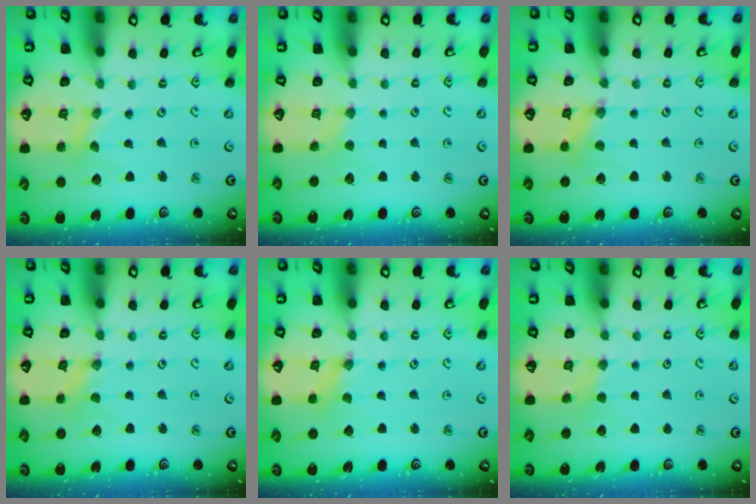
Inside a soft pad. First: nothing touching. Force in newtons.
{"total": 2.3, "press": 2.3, "slide": 0.3}
{"total": 1.3, "press": 1.3, "slide": 0.3}
{"total": 0.0}
{"total": 0.0}
{"total": 2.8, "press": 2.7, "slide": 0.5}